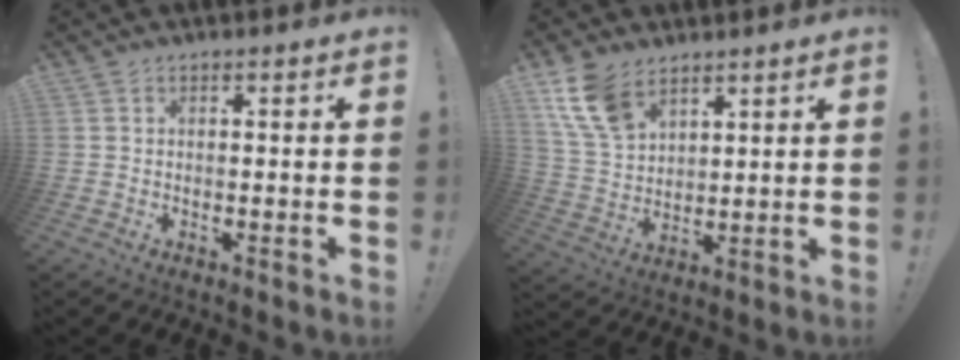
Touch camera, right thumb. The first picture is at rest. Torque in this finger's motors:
{"motor_torque": [0.49, 0.79, 0.92, 0.73, 0.04]}